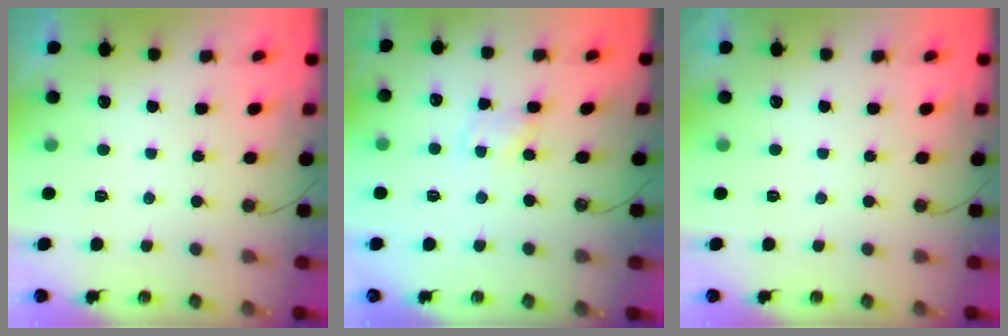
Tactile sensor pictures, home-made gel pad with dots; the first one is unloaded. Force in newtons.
{"total": 1.4, "press": 1.4, "slide": 0.2}
{"total": 0.0}